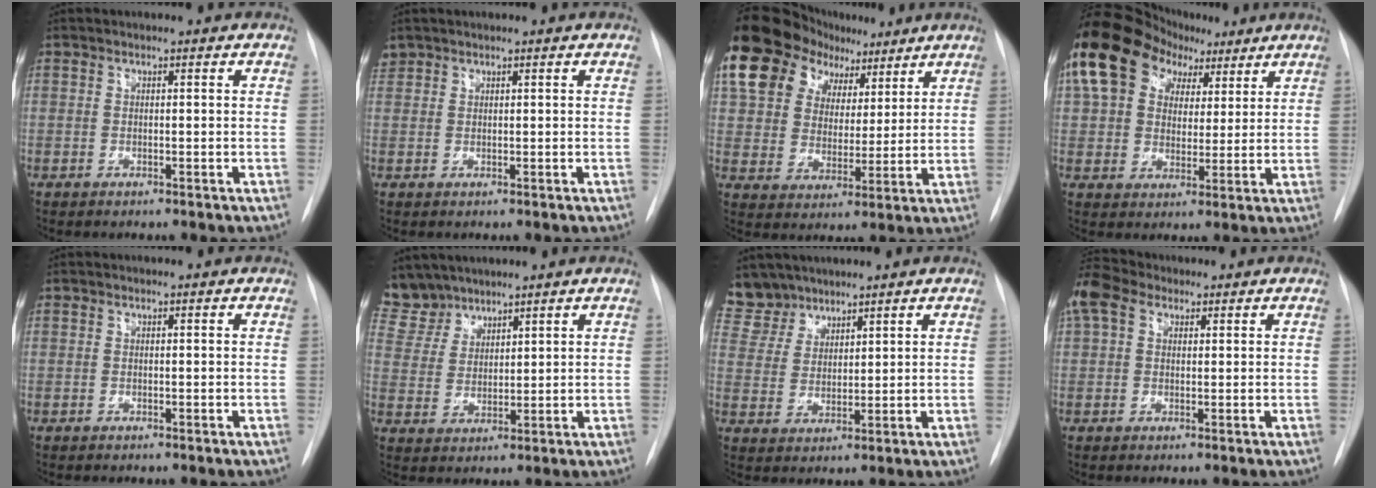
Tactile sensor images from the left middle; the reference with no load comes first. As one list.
[{"total": 1.3, "force": [1.1, 0.7, 0.0], "torque": [0.000, 0.015, 0.023]}, {"total": 16.9, "force": [10.6, 10.9, 7.4], "torque": [-0.127, 0.061, 0.186]}, {"total": 16.0, "force": [8.6, 10.9, 7.9], "torque": [-0.162, 0.062, 0.148]}, {"total": 0.0}, {"total": 6.6, "force": [6.1, 2.5, 0.0], "torque": [0.001, 0.005, 0.133]}, {"total": 7.0, "force": [6.2, 3.3, 0.0], "torque": [0.004, 0.005, 0.130]}, {"total": 6.4, "force": [3.6, 4.1, 3.3], "torque": [-0.088, 0.038, 0.070]}]